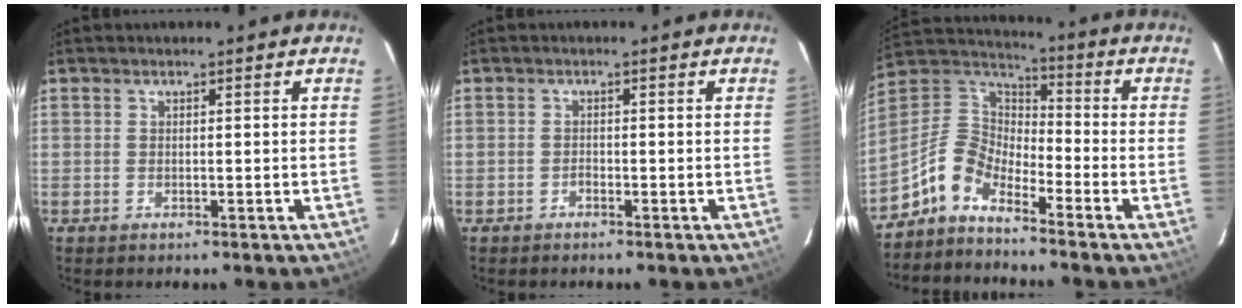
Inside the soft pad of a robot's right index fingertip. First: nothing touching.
{"total": 0.8, "force": [-0.7, 0.4, 0.1], "torque": [-0.003, 0.002, -0.015]}
{"total": 9.2, "force": [-6.7, 4.3, 4.4], "torque": [-0.104, 0.029, -0.151]}